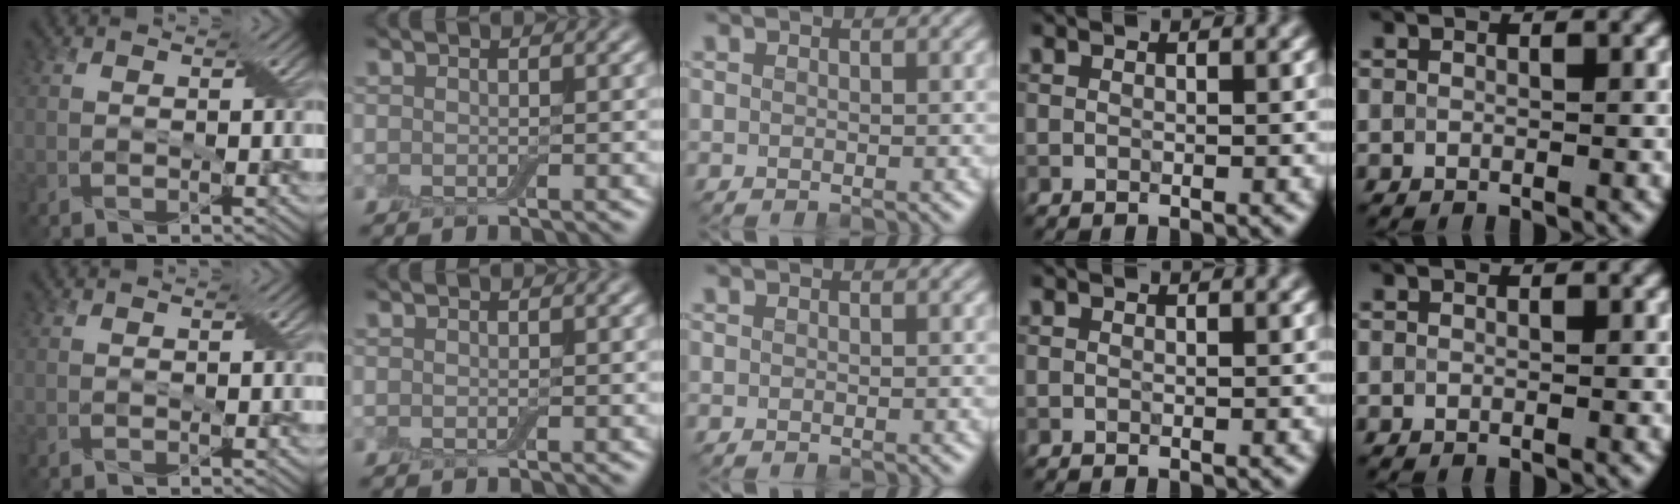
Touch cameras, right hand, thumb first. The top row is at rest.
{}